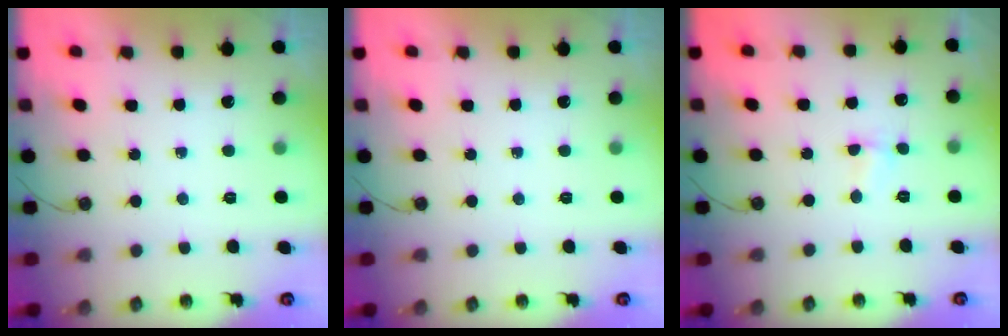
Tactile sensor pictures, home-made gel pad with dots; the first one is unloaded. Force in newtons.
{"total": 0.0}
{"total": 1.6, "press": 1.3, "slide": 0.9}